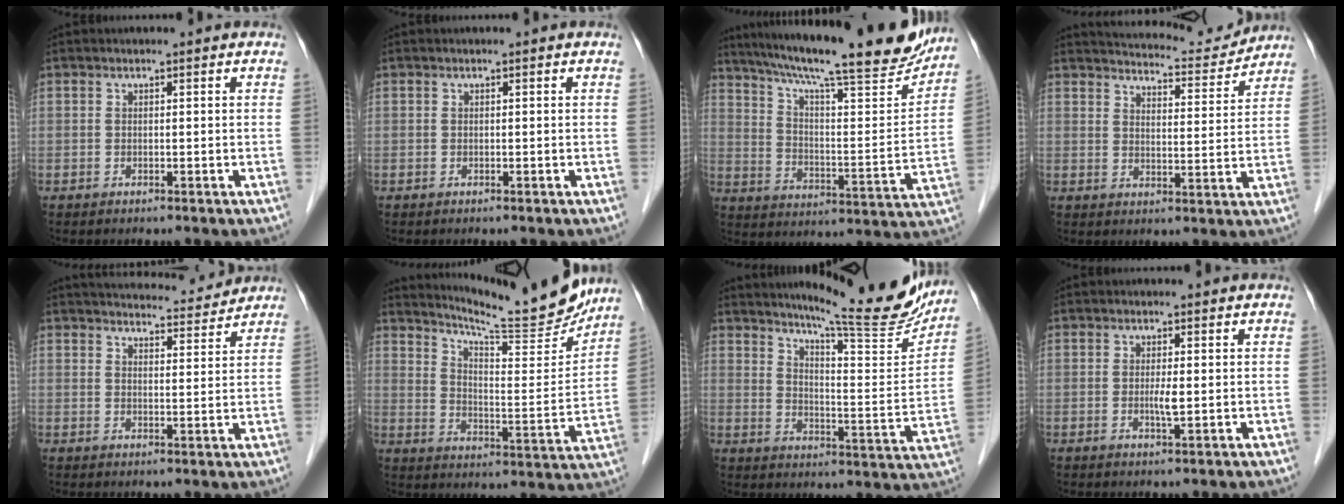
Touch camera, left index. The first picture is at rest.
{"total": 0.0}
{"total": 26.4, "force": [22.4, 2.8, 13.7], "torque": [-0.226, -0.023, 0.314]}
{"total": 11.3, "force": [11.0, 1.4, 2.1], "torque": [-0.029, -0.004, 0.145]}
{"total": 11.4, "force": [11.0, 1.5, 2.5], "torque": [-0.028, 0.004, 0.141]}
{"total": 16.9, "force": [15.9, 0.4, 5.8], "torque": [-0.099, -0.051, 0.226]}
{"total": 19.4, "force": [17.2, 1.5, 9.0], "torque": [-0.128, -0.060, 0.224]}
{"total": 1.9, "force": [0.0, 0.2, 1.9], "torque": [-0.039, -0.002, 0.000]}